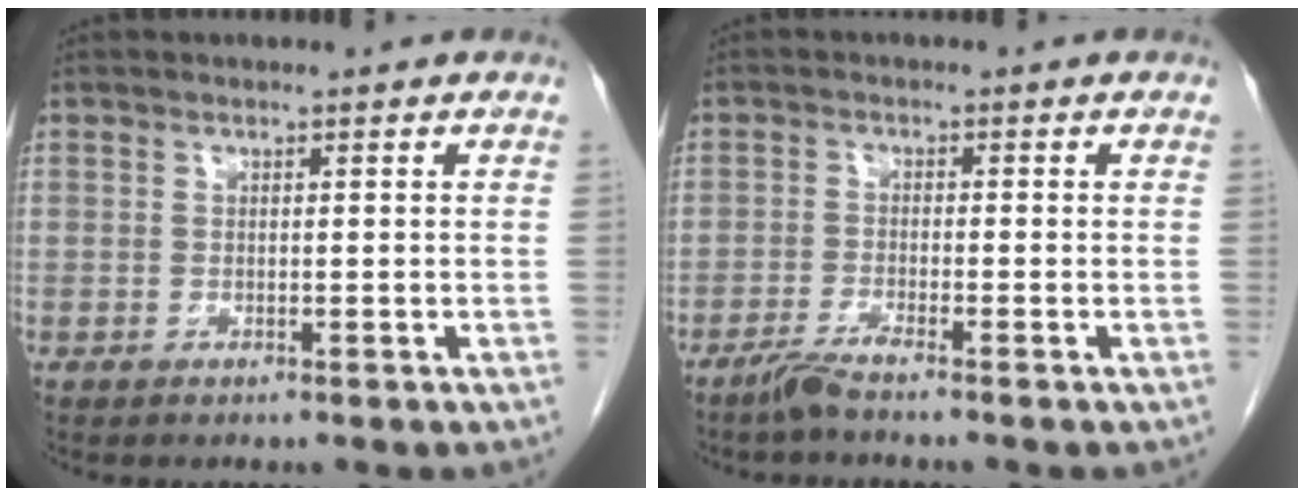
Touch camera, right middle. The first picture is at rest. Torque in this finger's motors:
{"motor_torque": [-0.40, -0.31, 0.06, 0.02]}